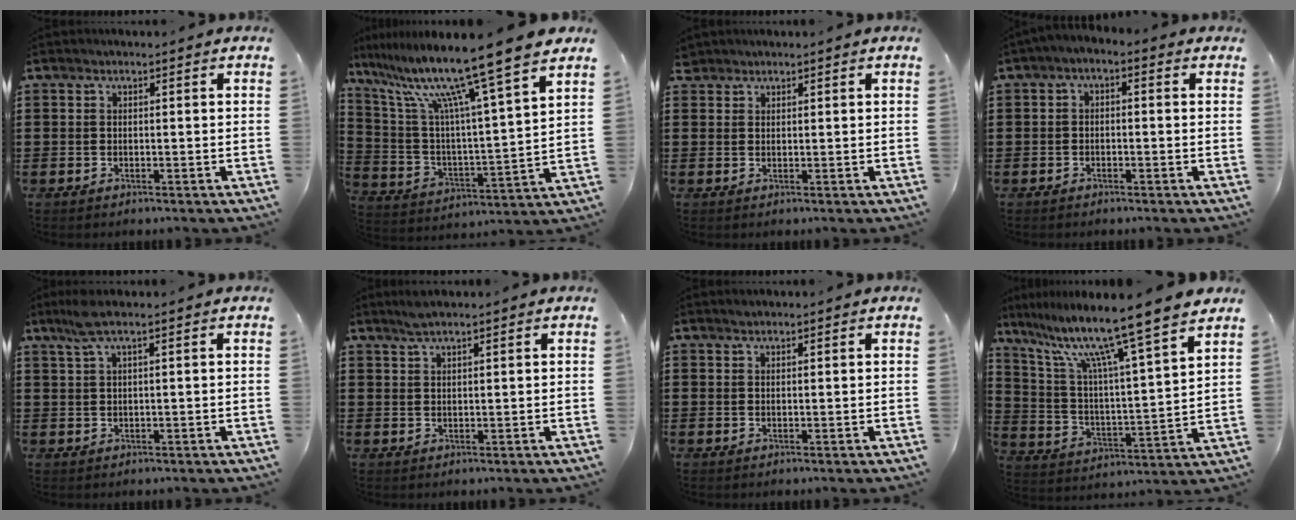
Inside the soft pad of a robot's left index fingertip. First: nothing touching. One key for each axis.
{"total": 14.0, "fx": 11.0, "fy": -0.5, "fz": 8.7, "tx": -0.199, "ty": -0.072, "tz": 0.175}
{"total": 1.4, "fx": 1.3, "fy": 0.7, "fz": 0.1, "tx": -0.006, "ty": 0.003, "tz": 0.026}
{"total": 1.7, "fx": -1.5, "fy": 0.4, "fz": 0.6, "tx": -0.012, "ty": 0.002, "tz": -0.033}
{"total": 2.9, "fx": 1.5, "fy": 0.1, "fz": 2.5, "tx": -0.060, "ty": -0.003, "tz": 0.024}
{"total": 2.1, "fx": 1.7, "fy": 0.2, "fz": 1.1, "tx": -0.025, "ty": 0.000, "tz": 0.031}
{"total": 0.7, "fx": 0.6, "fy": 0.2, "fz": 0.2, "tx": -0.005, "ty": 0.001, "tz": 0.012}
{"total": 12.6, "fx": 10.1, "fy": -0.8, "fz": 7.5, "tx": -0.174, "ty": -0.070, "tz": 0.160}